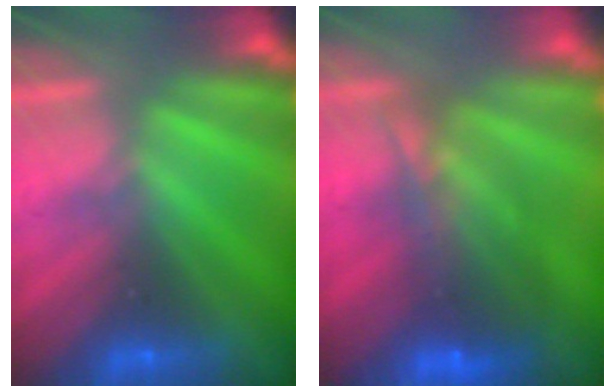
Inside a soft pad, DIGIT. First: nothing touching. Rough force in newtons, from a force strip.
{"total": 7.7}